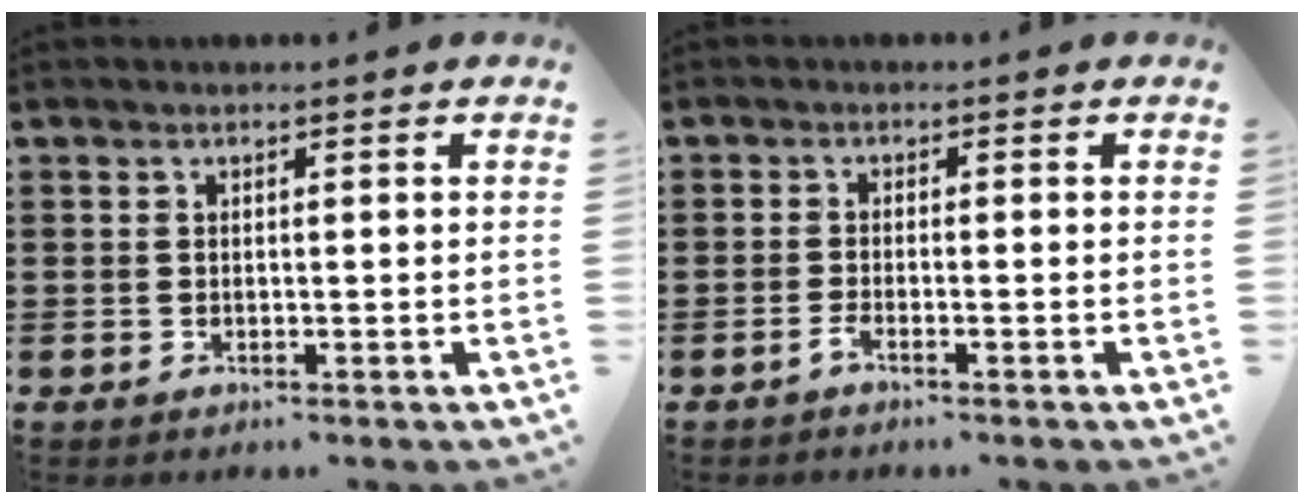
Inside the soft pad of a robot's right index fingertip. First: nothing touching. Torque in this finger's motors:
{"motor_torque": [-0.09, 0.03, 0.03, 0.01]}